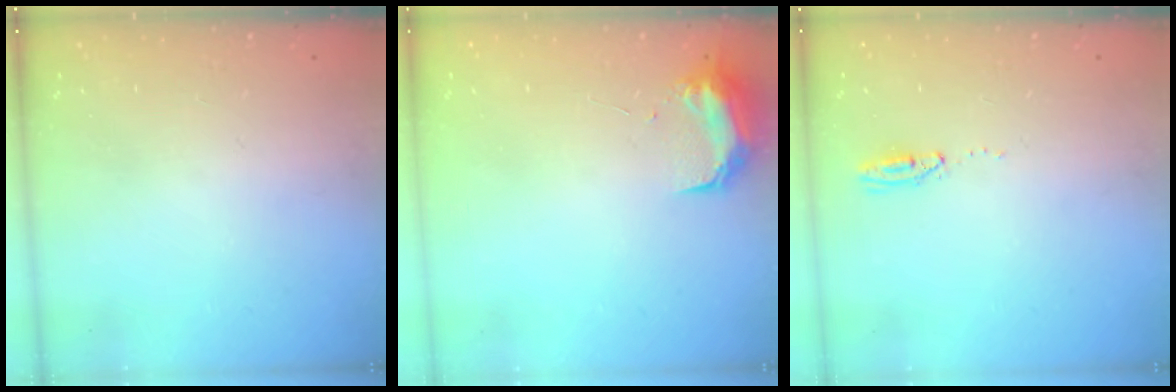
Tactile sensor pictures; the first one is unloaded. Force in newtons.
{"total": 9.8, "press": 9.7, "slide": 0.7}
{"total": 3.8, "press": 3.7, "slide": 1.1}